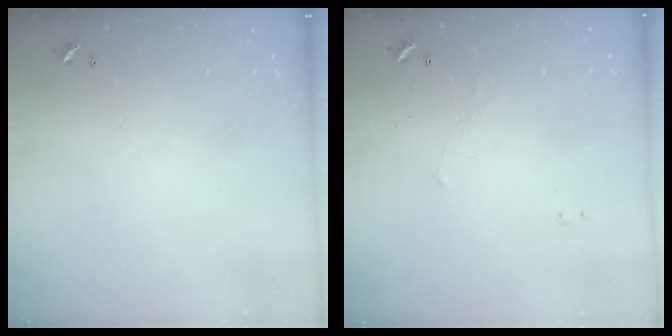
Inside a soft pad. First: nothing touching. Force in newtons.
{"total": 3.0, "press": 3.0, "slide": 0.3}